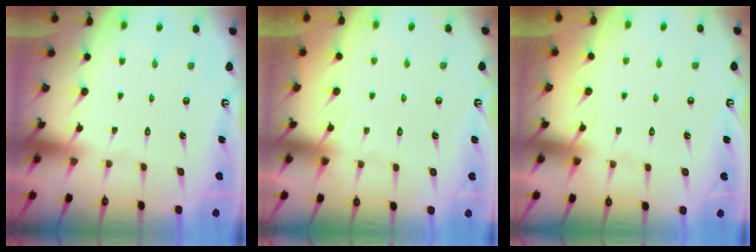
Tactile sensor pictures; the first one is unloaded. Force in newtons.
{"total": 4.9, "press": 4.9, "slide": 0.6}
{"total": 4.9, "press": 4.9, "slide": 0.6}